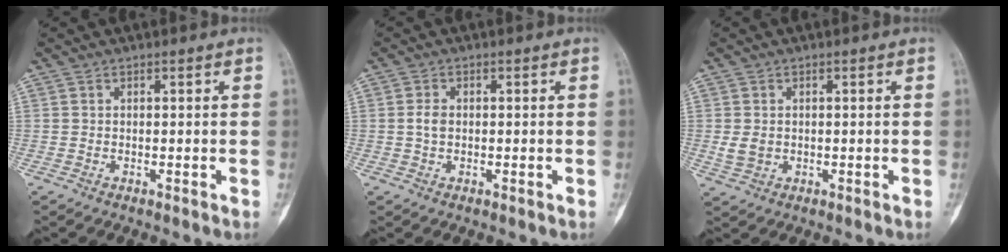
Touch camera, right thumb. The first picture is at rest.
{"total": 2.2, "force": [0.1, 1.5, 1.6], "torque": [-0.031, 0.003, 0.001]}
{"total": 2.8, "force": [-0.1, 2.2, 1.7], "torque": [-0.032, 0.000, 0.004]}